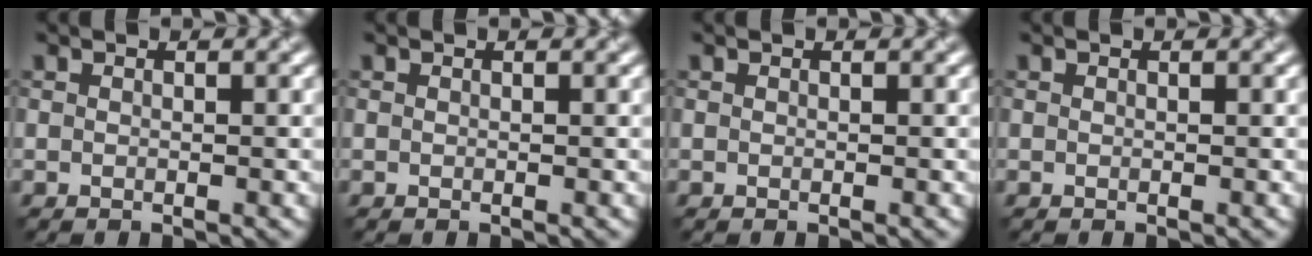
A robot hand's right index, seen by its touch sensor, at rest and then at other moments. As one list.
[{"total": 0.0}, {"total": 0.0}, {"total": 0.0}]